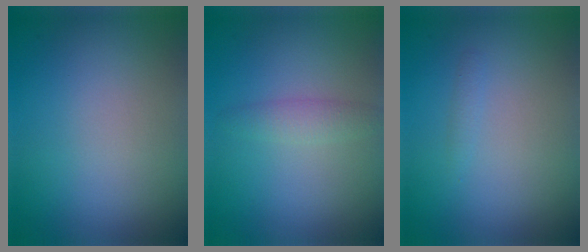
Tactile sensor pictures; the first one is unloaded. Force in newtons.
{"total": 1.8, "press": 1.8, "slide": 0.1}
{"total": 0.6, "press": 0.6, "slide": 0.0}